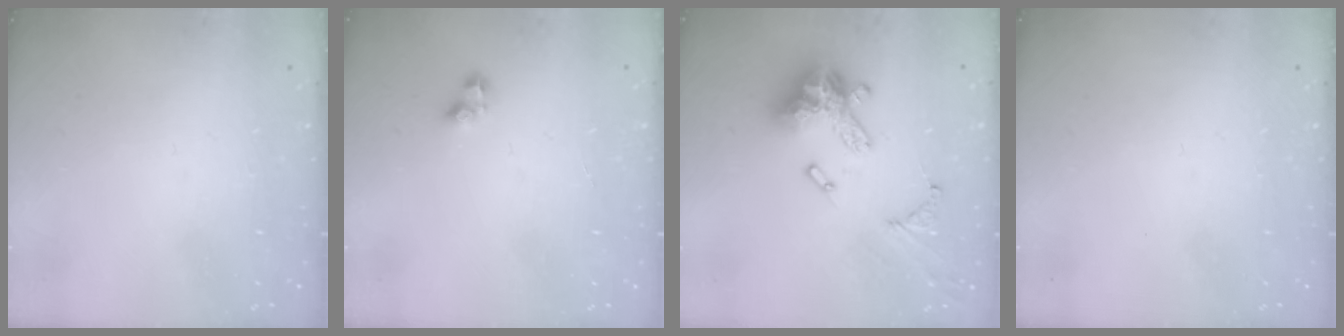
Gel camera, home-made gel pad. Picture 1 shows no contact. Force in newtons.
{"total": 3.7, "press": 3.6, "slide": 0.7}
{"total": 16.1, "press": 16.0, "slide": 1.8}
{"total": 0.0}